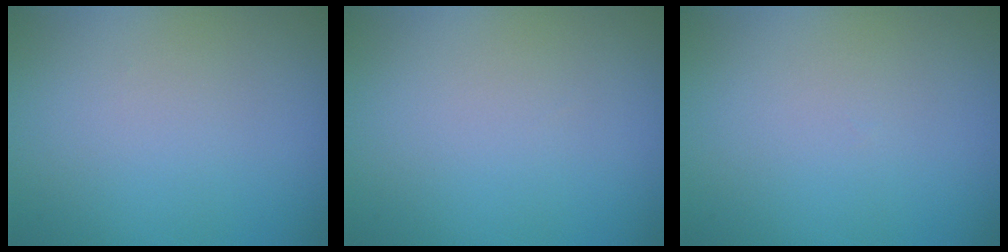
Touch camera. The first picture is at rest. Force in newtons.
{"total": 0.0}
{"total": 0.0}